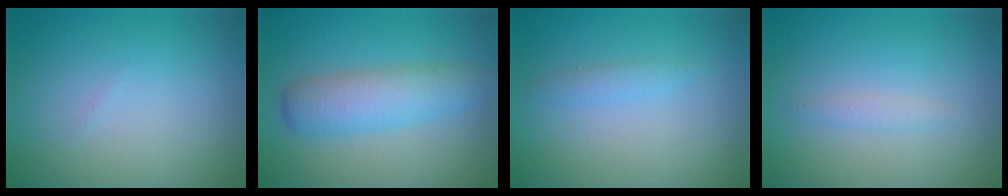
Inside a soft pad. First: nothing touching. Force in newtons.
{"total": 4.2, "press": 4.2, "slide": 0.1}
{"total": 1.0, "press": 1.0, "slide": 0.0}
{"total": 1.0, "press": 1.0, "slide": 0.0}